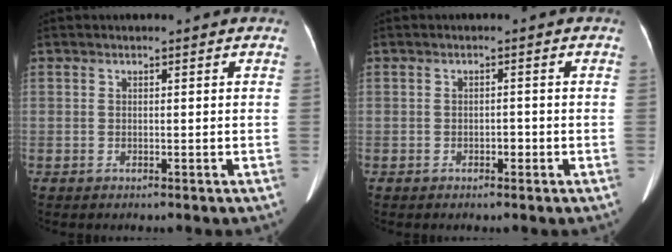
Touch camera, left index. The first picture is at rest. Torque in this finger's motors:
{"motor_torque": [-0.08, 0.01, 0.00, -0.01]}